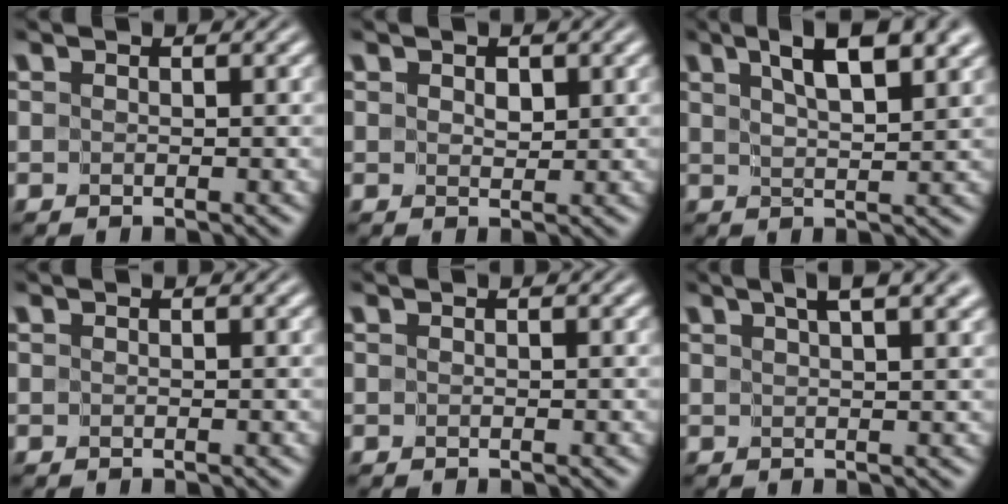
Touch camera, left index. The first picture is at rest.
{"total": 1.1, "force": [0.6, 0.6, 0.7], "torque": [-0.008, -0.003, 0.013]}
{"total": 7.0, "force": [4.3, 2.0, 5.1], "torque": [-0.072, 0.017, 0.062]}
{"total": 0.0}
{"total": 0.0}
{"total": 6.1, "force": [4.0, 2.1, 4.2], "torque": [-0.031, 0.024, 0.030]}